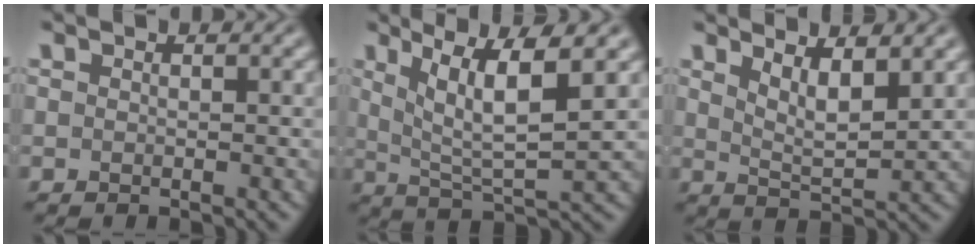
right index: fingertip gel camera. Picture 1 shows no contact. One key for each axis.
{"total": 7.1, "fx": 2.4, "fy": 2.8, "fz": 6.1, "tx": -0.101, "ty": -0.012, "tz": 0.050}
{"total": 3.9, "fx": 1.7, "fy": 1.3, "fz": 3.2, "tx": -0.053, "ty": -0.015, "tz": 0.032}